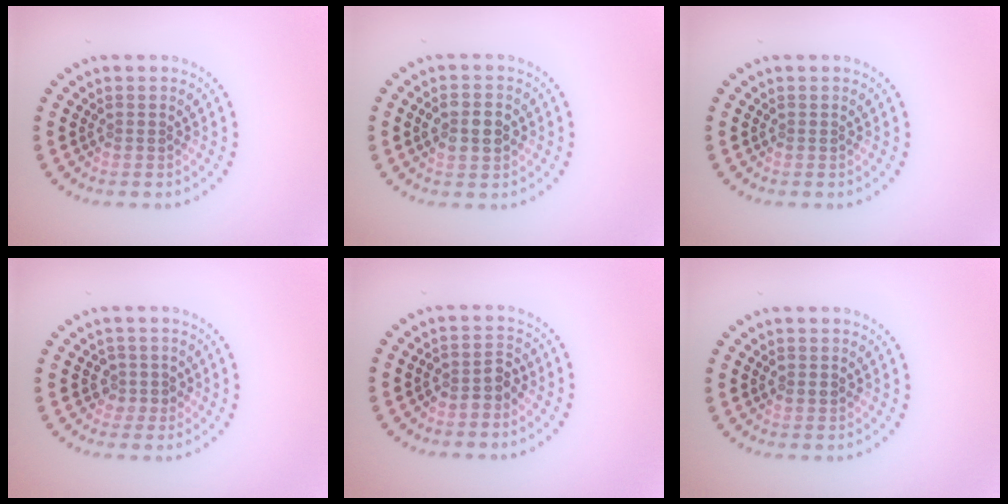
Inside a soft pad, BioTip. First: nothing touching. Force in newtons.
{"total": 2.7, "press": 2.7, "slide": 0.1}
{"total": 0.0}
{"total": 1.5, "press": 1.3, "slide": 0.7}
{"total": 1.9, "press": 1.6, "slide": 1.0}
{"total": 1.2, "press": 1.2, "slide": 0.2}